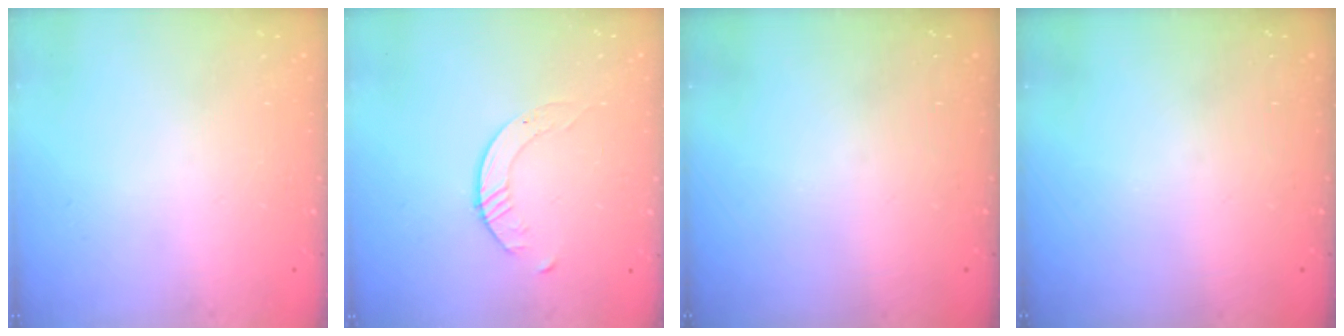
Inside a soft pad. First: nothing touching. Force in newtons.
{"total": 1.7, "press": 1.7, "slide": 0.2}
{"total": 0.0}
{"total": 0.0}